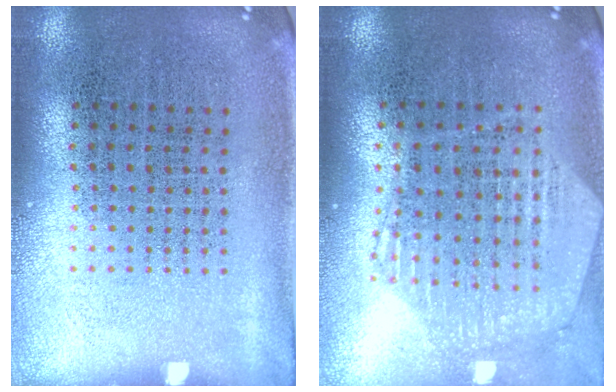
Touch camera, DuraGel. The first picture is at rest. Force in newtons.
{"total": 1.1, "press": 1.1, "slide": 0.2}